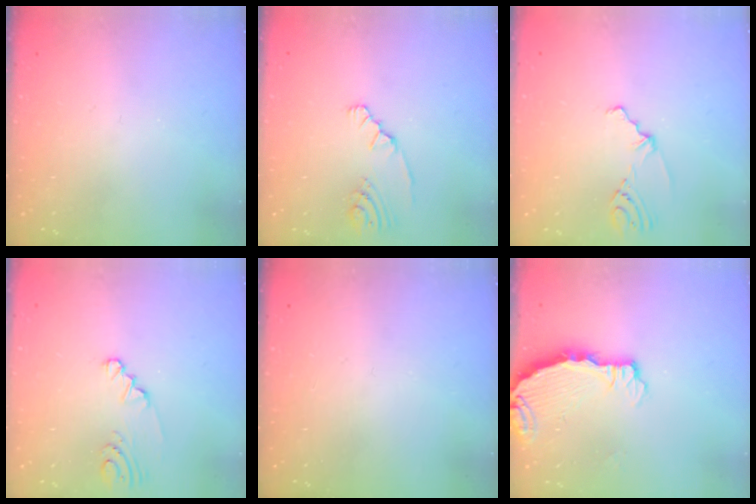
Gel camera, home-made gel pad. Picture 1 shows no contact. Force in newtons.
{"total": 2.7, "press": 2.5, "slide": 1.0}
{"total": 2.7, "press": 2.3, "slide": 1.6}
{"total": 1.2, "press": 1.2, "slide": 0.1}
{"total": 0.0}
{"total": 3.7, "press": 3.7, "slide": 0.4}